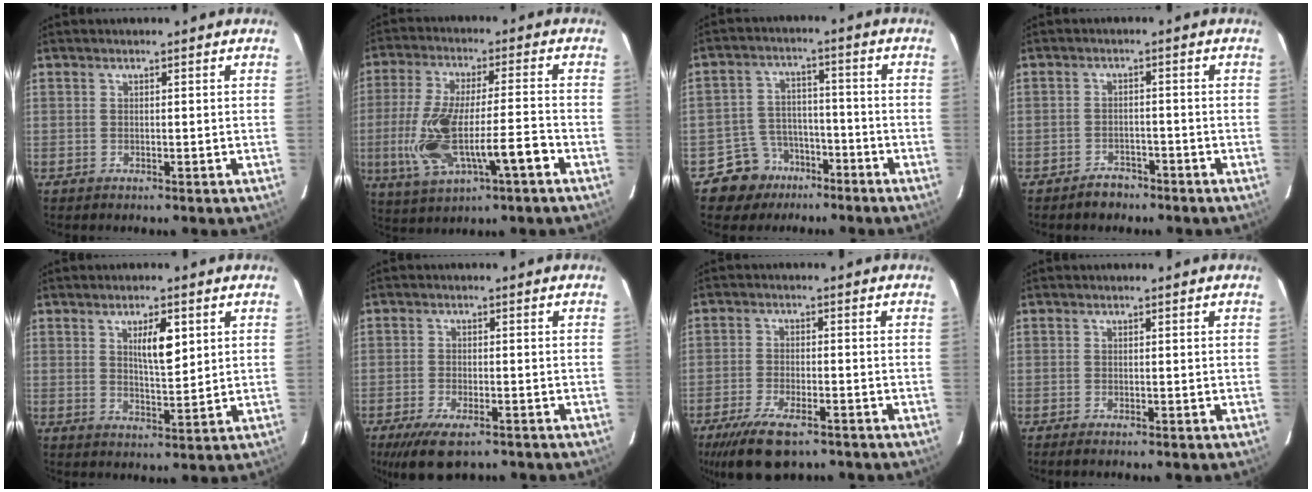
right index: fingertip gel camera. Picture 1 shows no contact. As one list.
[{"total": 13.9, "force": [-4.3, 3.0, 12.9], "torque": [-0.256, 0.002, -0.066]}, {"total": 8.8, "force": [-5.4, 6.8, 1.2], "torque": [-0.020, 0.033, -0.082]}, {"total": 2.9, "force": [-2.3, 1.6, 0.5], "torque": [-0.013, 0.005, -0.033]}, {"total": 5.4, "force": [2.1, 1.4, 4.8], "torque": [-0.083, -0.001, 0.039]}, {"total": 8.4, "force": [-6.1, 2.7, 5.0], "torque": [-0.085, -0.013, -0.097]}, {"total": 9.7, "force": [-7.0, 2.8, 6.1], "torque": [-0.108, -0.017, -0.114]}, {"total": 1.6, "force": [-1.2, 0.2, 0.9], "torque": [-0.014, -0.003, -0.015]}]